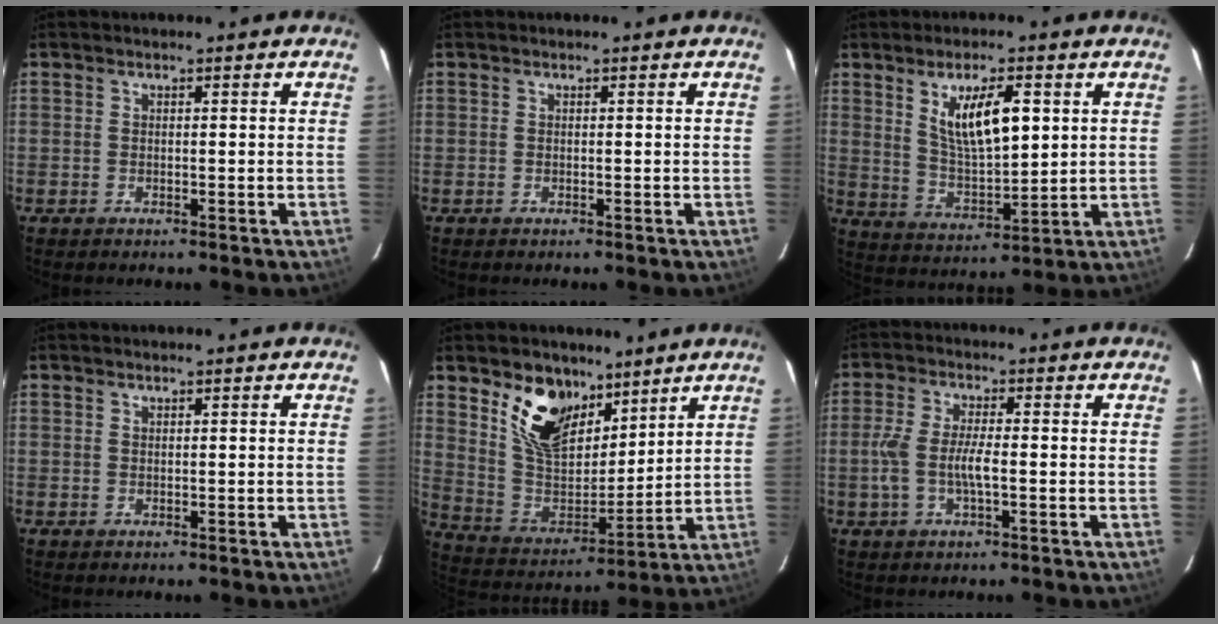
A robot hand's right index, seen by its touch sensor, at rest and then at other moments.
{"total": 0.0}
{"total": 10.9, "force": [4.0, 3.7, 9.5], "torque": [-0.166, -0.004, 0.085]}
{"total": 0.0}
{"total": 15.2, "force": [9.6, 8.5, 8.2], "torque": [-0.169, -0.005, 0.186]}
{"total": 6.0, "force": [-1.3, 1.4, 5.7], "torque": [-0.119, 0.001, -0.025]}